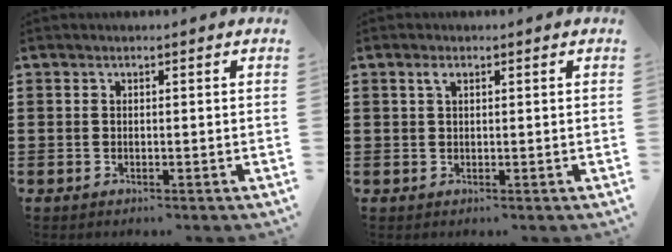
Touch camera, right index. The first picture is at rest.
{"total": 1.1, "force": [0.6, 0.2, 0.9], "torque": [-0.019, 0.005, 0.011]}